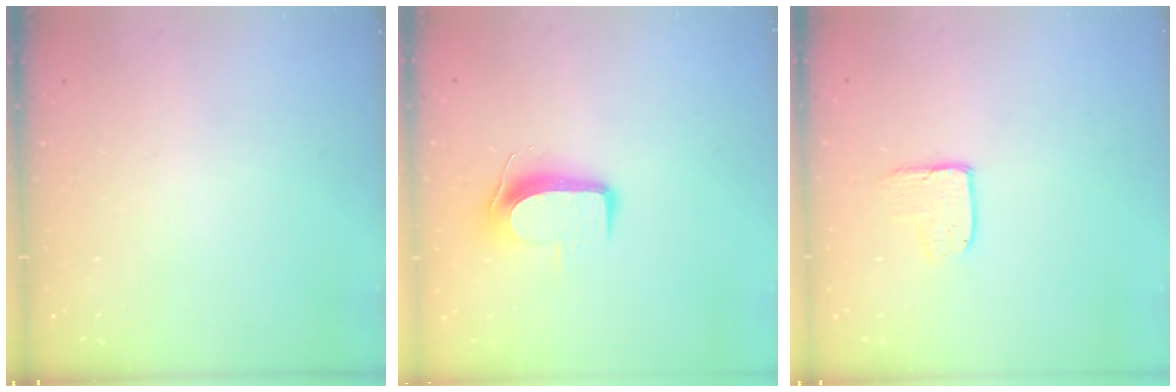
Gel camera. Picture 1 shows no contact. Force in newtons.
{"total": 8.8, "press": 8.7, "slide": 1.0}
{"total": 5.1, "press": 5.0, "slide": 0.4}